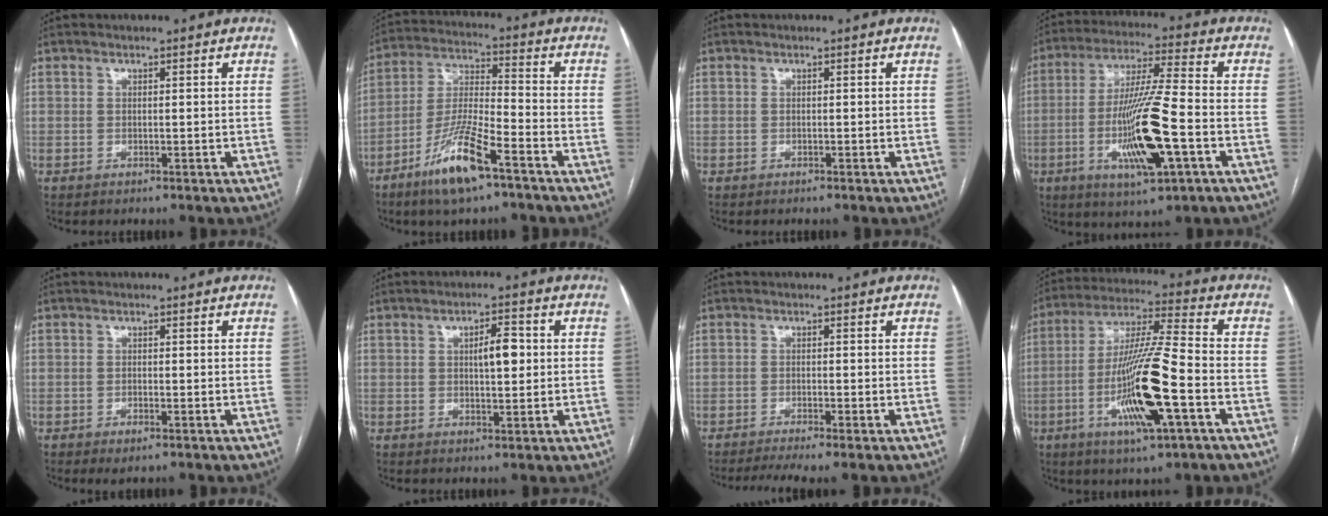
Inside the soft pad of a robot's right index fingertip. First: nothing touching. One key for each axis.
{"total": 12.2, "fx": -7.5, "fy": 1.7, "fz": 9.5, "tx": -0.194, "ty": -0.018, "tz": -0.141}
{"total": 0.0}
{"total": 15.2, "fx": -4.3, "fy": 1.2, "fz": 14.5, "tx": -0.282, "ty": -0.012, "tz": -0.076}
{"total": 1.9, "fx": -1.2, "fy": 0.5, "fz": 1.4, "tx": -0.024, "ty": -0.003, "tz": -0.015}
{"total": 4.5, "fx": 0.6, "fy": 1.4, "fz": 4.3, "tx": -0.068, "ty": 0.007, "tz": 0.011}
{"total": 5.1, "fx": -4.0, "fy": -0.3, "fz": 3.2, "tx": -0.050, "ty": -0.005, "tz": -0.063}
{"total": 16.3, "fx": -4.9, "fy": 1.0, "fz": 15.5, "tx": -0.304, "ty": -0.011, "tz": -0.088}